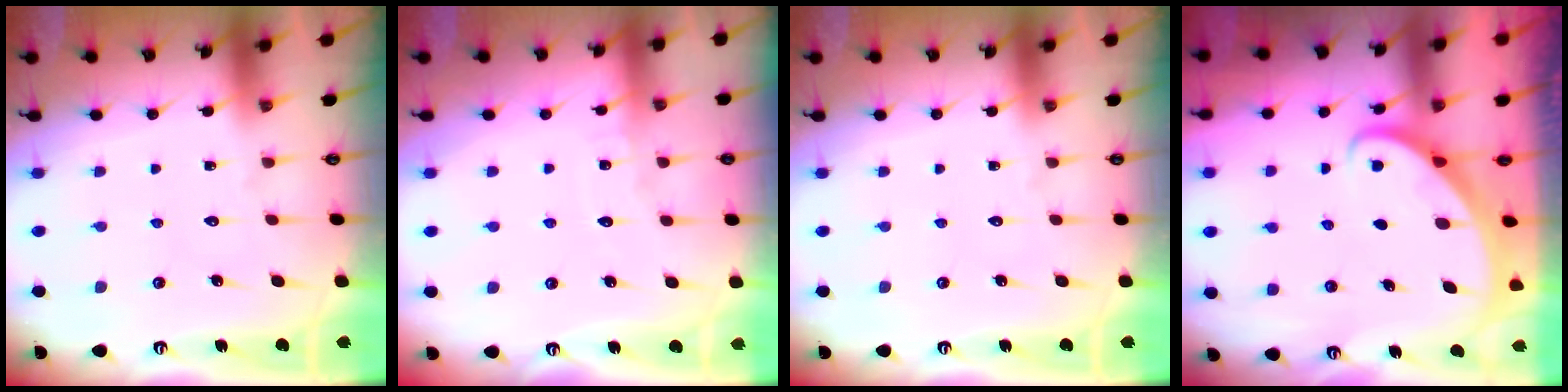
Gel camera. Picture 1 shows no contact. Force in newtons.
{"total": 3.0, "press": 3.0, "slide": 0.3}
{"total": 0.0}
{"total": 2.4, "press": 2.3, "slide": 0.3}